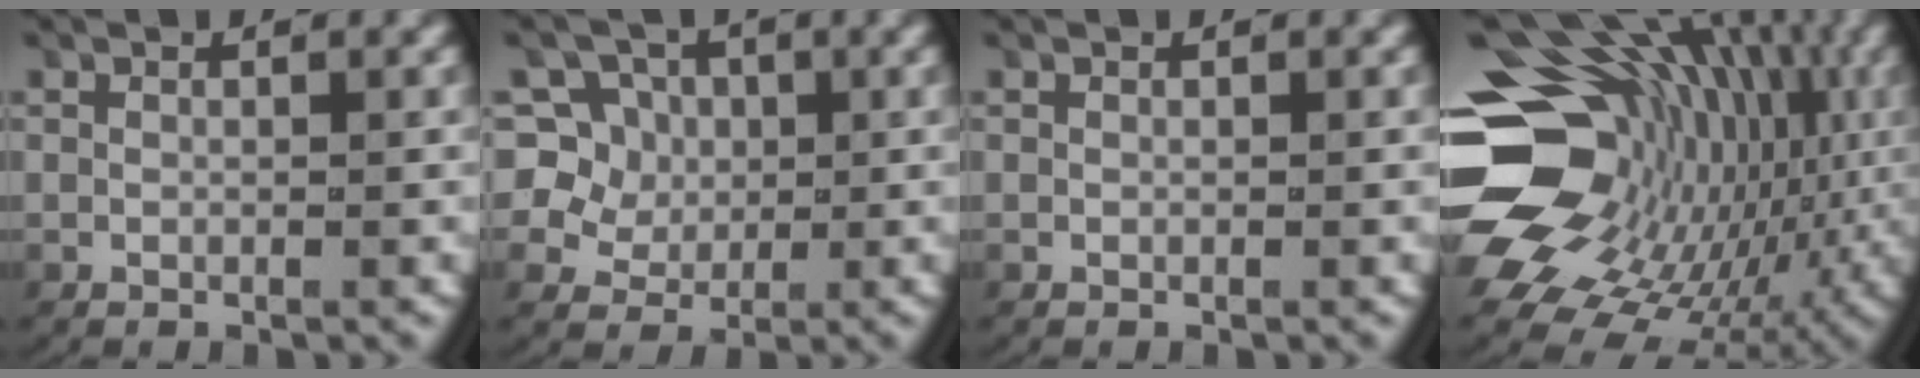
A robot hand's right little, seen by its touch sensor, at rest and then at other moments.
{"total": 8.6, "force": [0.7, 7.9, 3.3], "torque": [-0.091, -0.023, 0.013]}
{"total": 0.0}
{"total": 22.6, "force": [1.4, 17.2, 14.6], "torque": [-0.257, -0.029, 0.023]}